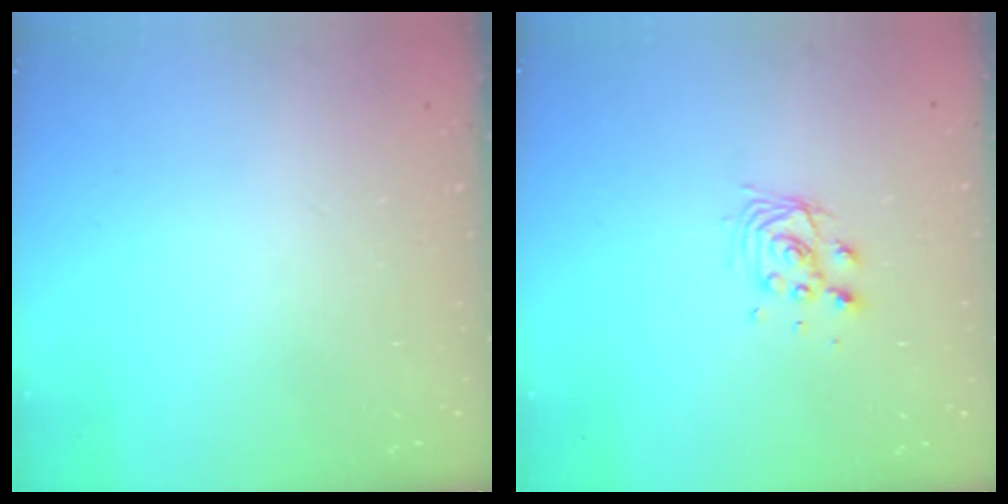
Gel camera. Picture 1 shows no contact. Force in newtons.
{"total": 7.6, "press": 7.6, "slide": 0.5}